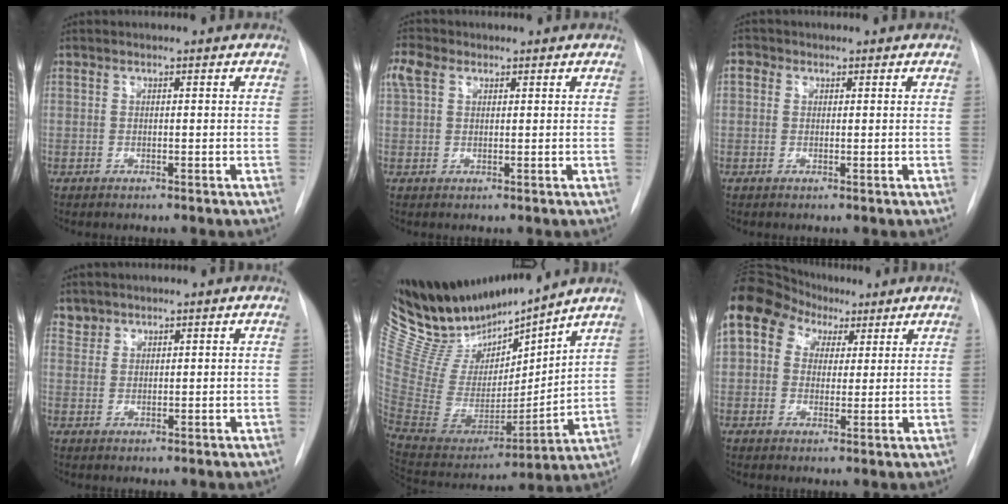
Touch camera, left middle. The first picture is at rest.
{"total": 3.7, "force": [1.9, 2.4, 2.0], "torque": [-0.058, 0.020, 0.040]}
{"total": 1.6, "force": [0.6, 1.5, 0.4], "torque": [-0.001, 0.007, 0.004]}
{"total": 2.0, "force": [1.7, 1.0, -0.4], "torque": [0.014, 0.007, 0.029]}
{"total": 22.2, "force": [19.8, 3.9, 9.1], "torque": [-0.173, -0.019, 0.374]}
{"total": 17.1, "force": [7.9, 13.0, 7.7], "torque": [-0.205, 0.089, 0.148]}